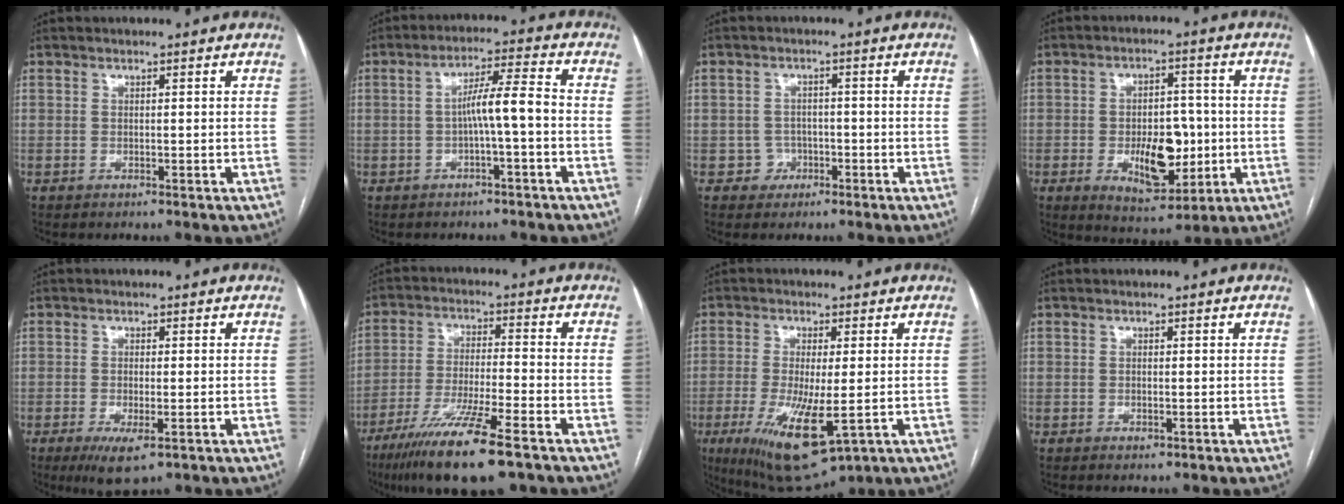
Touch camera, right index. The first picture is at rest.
{"total": 6.0, "force": [-1.1, 0.1, 5.9], "torque": [-0.102, 0.020, -0.016]}
{"total": 3.0, "force": [-1.2, 2.7, -0.2], "torque": [0.018, 0.015, -0.019]}
{"total": 10.1, "force": [-2.0, 4.9, 8.6], "torque": [-0.136, 0.004, -0.022]}
{"total": 5.0, "force": [-2.4, 1.4, 4.1], "torque": [-0.072, -0.011, -0.032]}
{"total": 14.5, "force": [-9.4, 1.0, 11.1], "torque": [-0.214, -0.041, -0.163]}
{"total": 12.5, "force": [-3.9, 3.0, 11.4], "torque": [-0.211, -0.036, -0.050]}
{"total": 0.6, "force": [-0.3, 0.3, 0.5], "torque": [-0.008, -0.001, -0.002]}